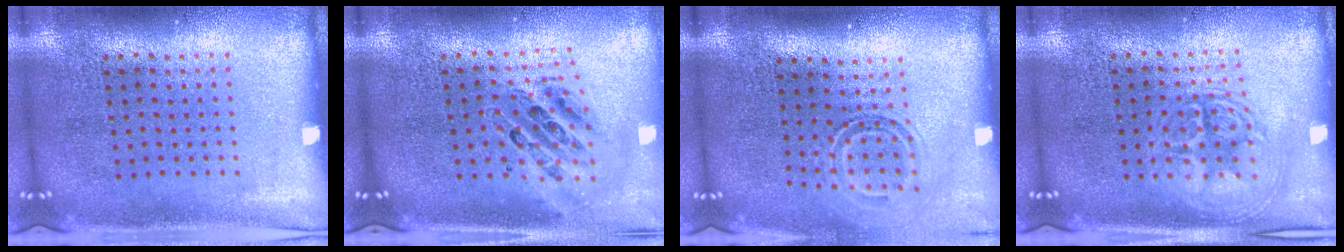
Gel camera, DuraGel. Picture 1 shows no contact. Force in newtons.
{"total": 1.0, "press": 0.9, "slide": 0.3}
{"total": 1.7, "press": 1.2, "slide": 1.2}
{"total": 2.8, "press": 2.8, "slide": 0.4}